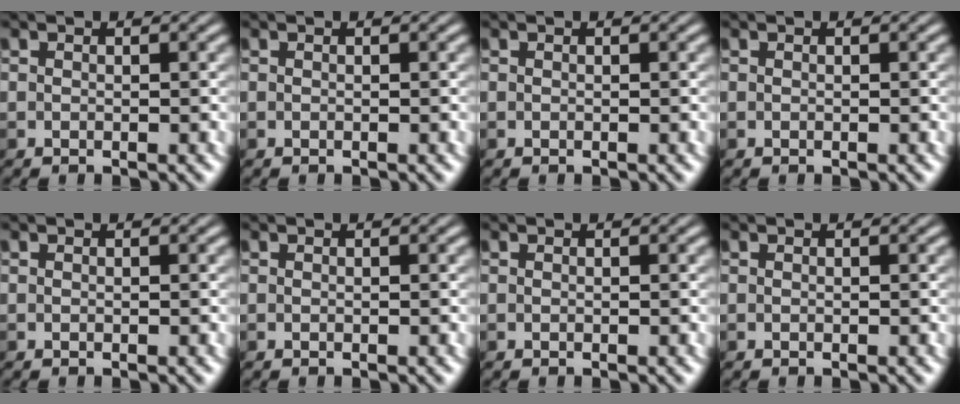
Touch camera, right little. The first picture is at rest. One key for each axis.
{"total": 0.0}
{"total": 0.0}
{"total": 0.0}
{"total": 0.0}
{"total": 0.0}
{"total": 0.0}
{"total": 0.0}